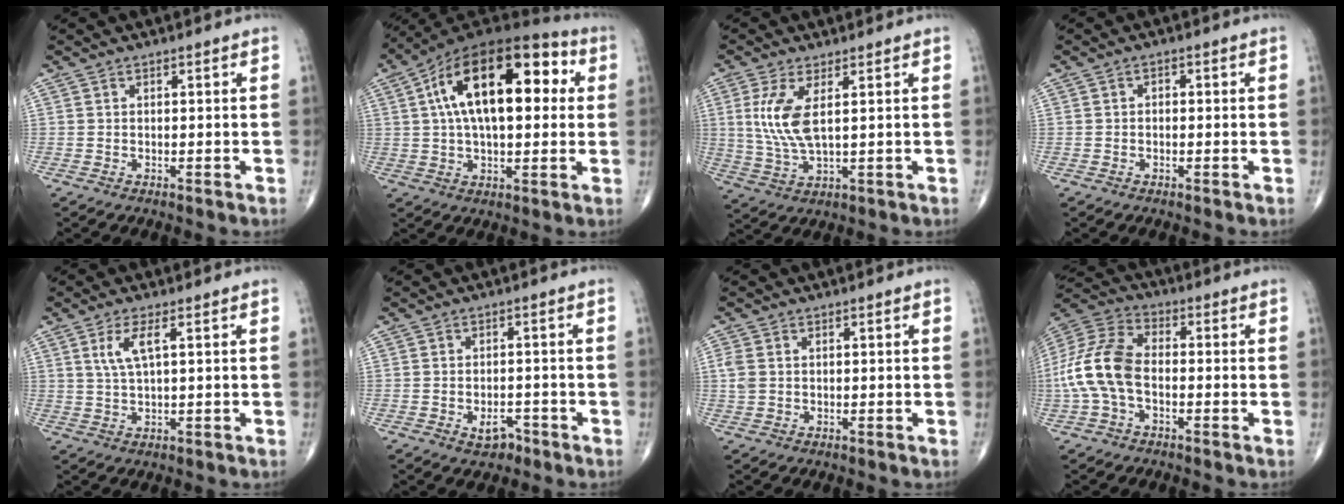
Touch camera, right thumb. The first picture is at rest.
{"total": 22.8, "force": [5.1, 11.2, 19.2], "torque": [-0.302, 0.029, 0.071]}
{"total": 8.3, "force": [1.9, 2.9, 7.5], "torque": [-0.177, -0.012, 0.046]}
{"total": 1.0, "force": [-0.1, 0.7, 0.7], "torque": [-0.004, 0.003, -0.006]}
{"total": 4.9, "force": [1.7, 1.2, 4.4], "torque": [-0.101, -0.002, 0.039]}
{"total": 3.5, "force": [-1.9, 2.2, 1.9], "torque": [-0.016, 0.013, -0.025]}
{"total": 2.7, "force": [0.3, 2.0, 1.8], "torque": [-0.055, 0.003, 0.006]}
{"total": 13.7, "force": [-2.1, 8.1, 10.9], "torque": [-0.239, 0.035, -0.046]}